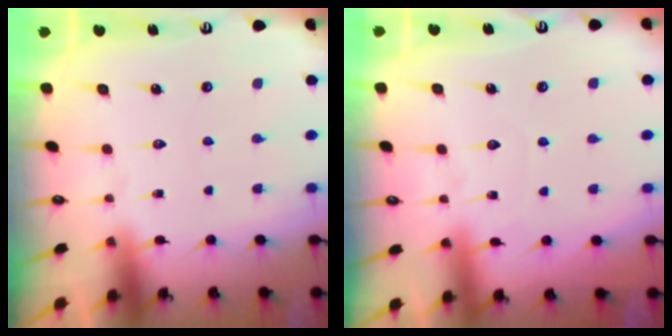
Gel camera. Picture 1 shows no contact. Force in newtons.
{"total": 3.3, "press": 3.3, "slide": 0.4}